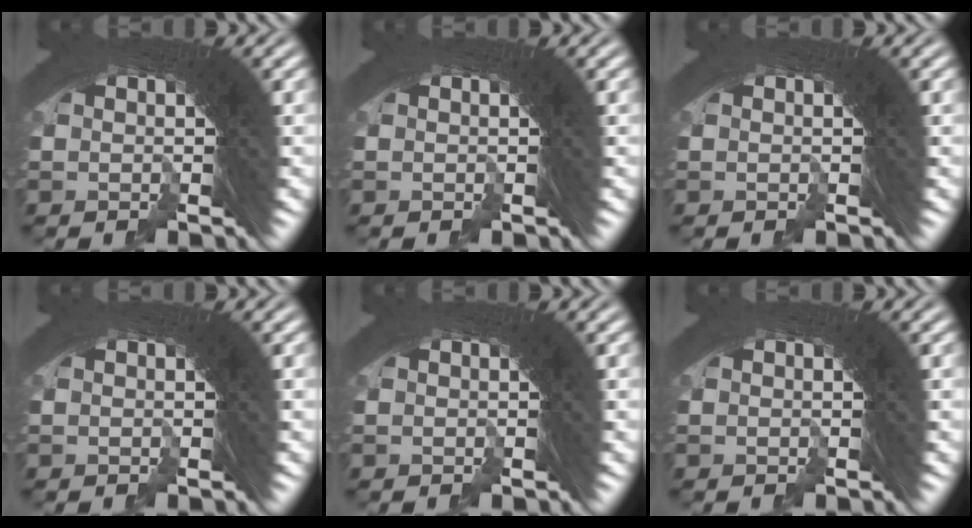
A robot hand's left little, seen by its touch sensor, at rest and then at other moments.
{"total": 0.0}
{"total": 0.0}
{"total": 0.0}
{"total": 0.0}
{"total": 0.0}